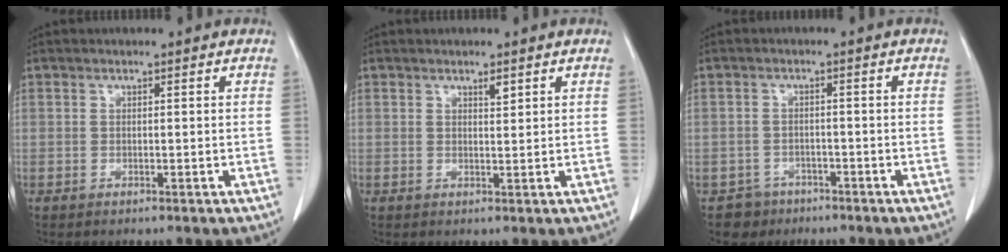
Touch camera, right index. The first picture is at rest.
{"total": 1.2, "force": [0.8, 0.3, 0.9], "torque": [-0.017, -0.005, 0.015]}
{"total": 3.6, "force": [-2.2, 2.8, -0.1], "torque": [0.001, 0.010, -0.031]}